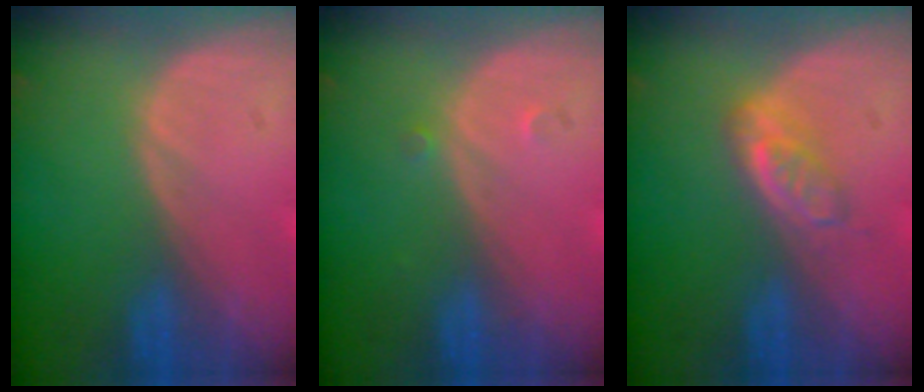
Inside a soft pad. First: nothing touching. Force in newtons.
{"total": 0.9, "press": 0.7, "slide": 0.5}
{"total": 3.8, "press": 3.8, "slide": 0.6}